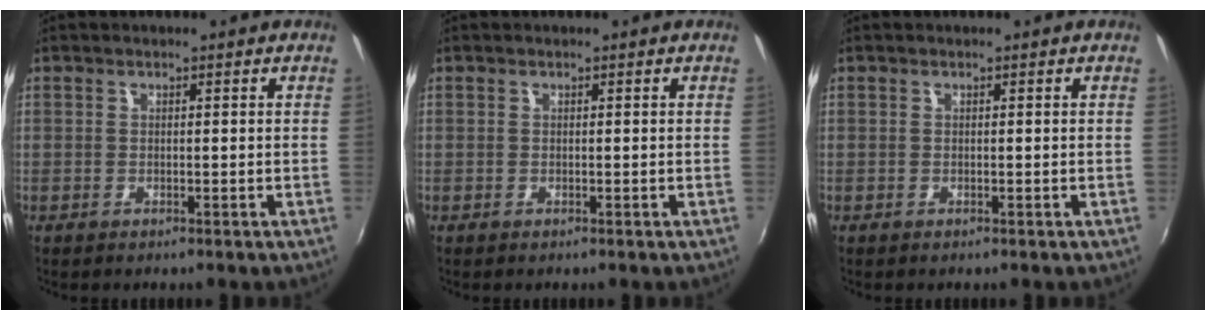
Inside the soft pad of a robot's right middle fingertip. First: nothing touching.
{"total": 0.0}
{"total": 0.0}